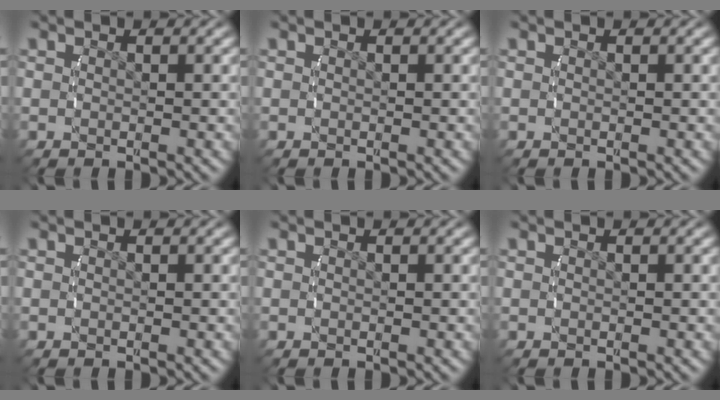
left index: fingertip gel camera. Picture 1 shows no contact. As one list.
[{"total": 0.0}, {"total": 0.0}, {"total": 0.0}, {"total": 0.0}, {"total": 0.0}]